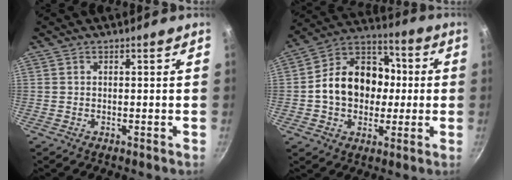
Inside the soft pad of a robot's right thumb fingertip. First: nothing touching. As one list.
[{"total": 17.2, "force": [-0.4, 13.5, 10.7], "torque": [-0.141, 0.035, -0.022]}]